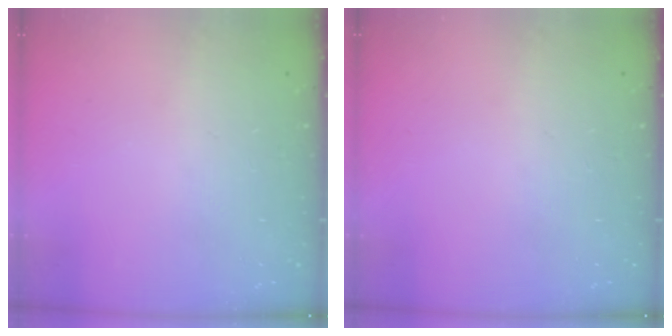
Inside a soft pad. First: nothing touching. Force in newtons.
{"total": 0.0}